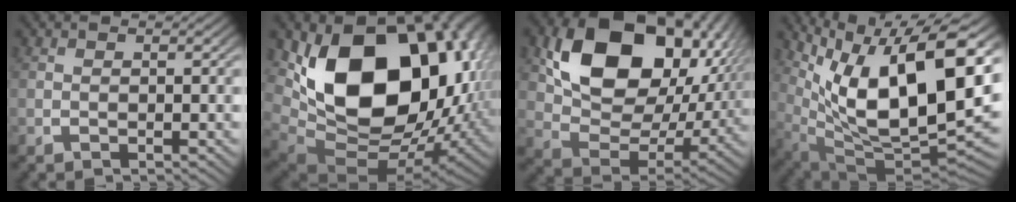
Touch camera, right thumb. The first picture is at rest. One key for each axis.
{"total": 22.2, "fx": 0.1, "fy": 14.7, "fz": 16.7, "tx": -0.320, "ty": -0.069, "tz": 0.033}
{"total": 17.1, "fx": 4.2, "fy": 10.9, "fz": 12.4, "tx": -0.229, "ty": -0.009, "tz": 0.067}
{"total": 19.6, "fx": 1.0, "fy": 11.7, "fz": 15.7, "tx": -0.291, "ty": -0.077, "tz": 0.061}